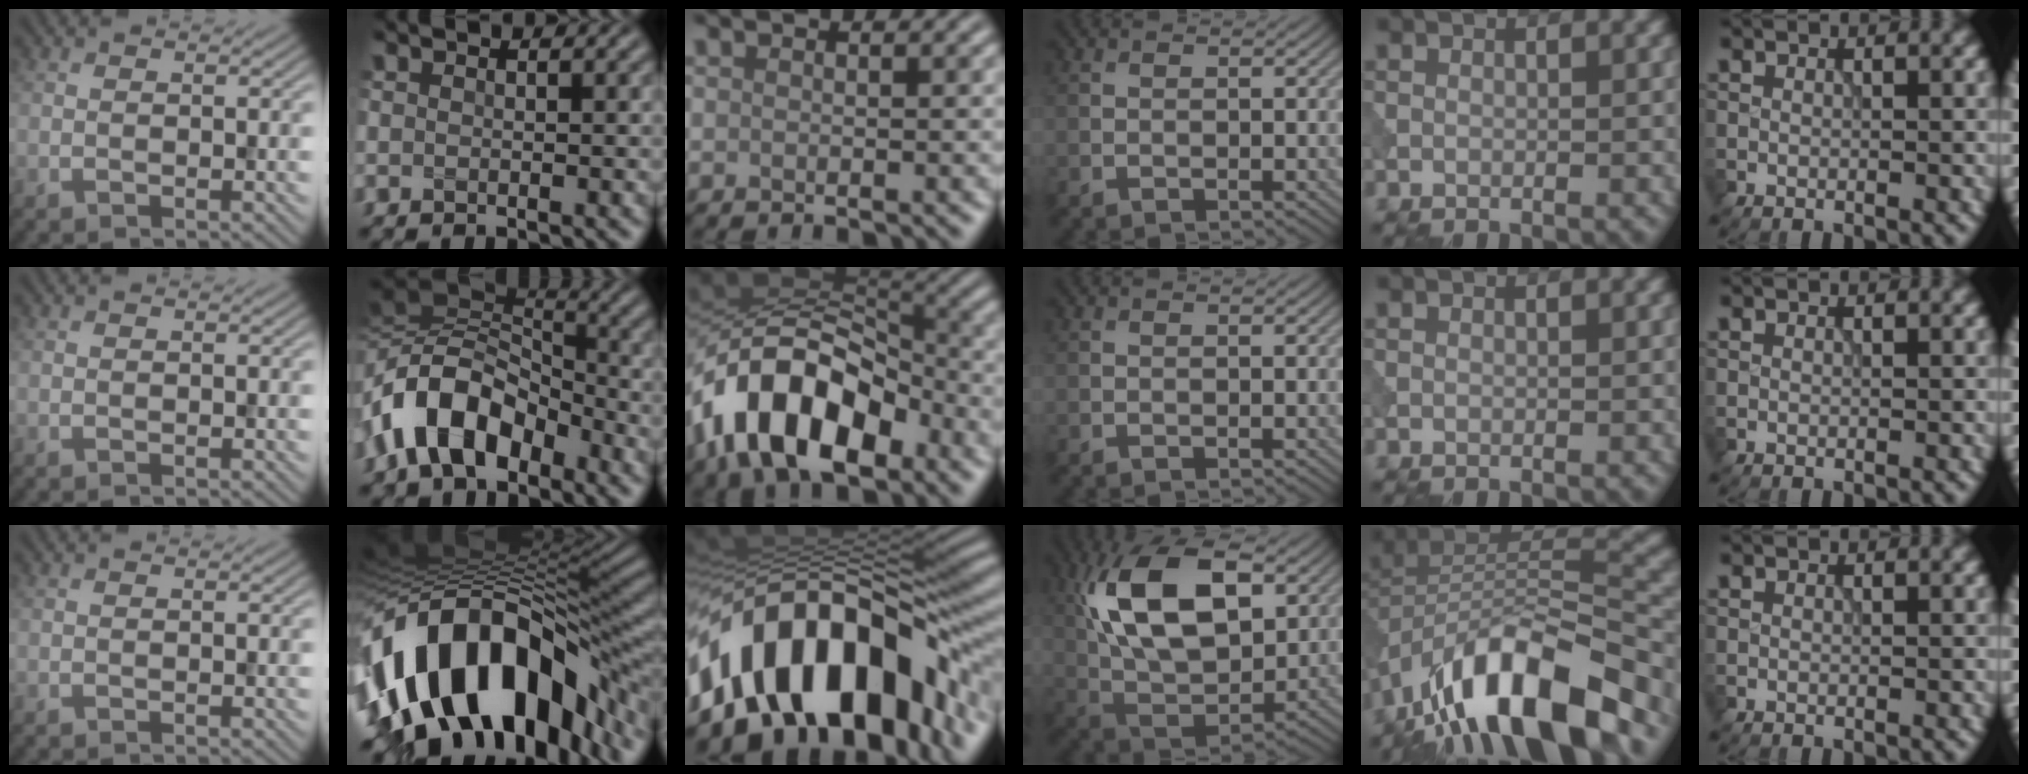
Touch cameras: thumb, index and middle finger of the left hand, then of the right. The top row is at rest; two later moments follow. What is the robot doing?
{"motion": "insert", "object": "peg toy"}